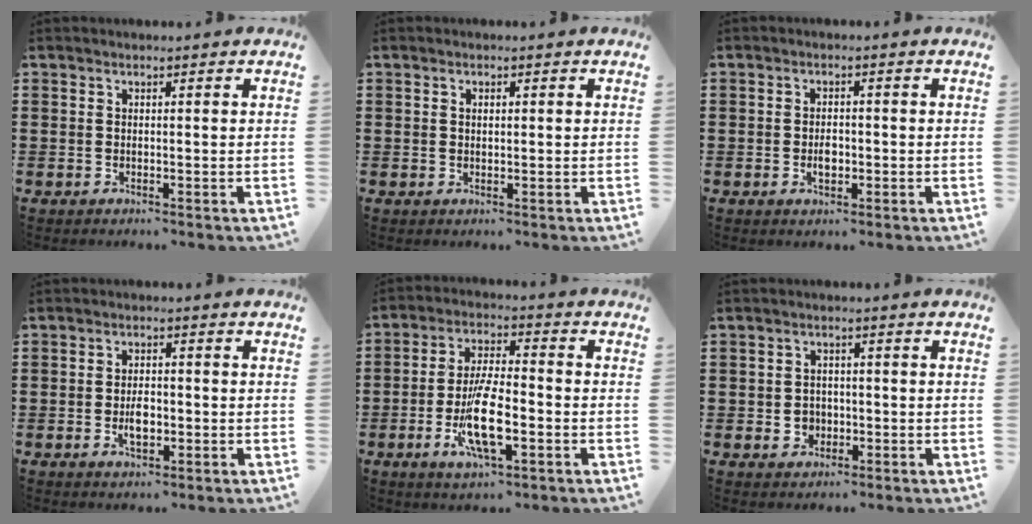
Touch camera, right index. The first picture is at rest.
{"total": 0.7, "force": [0.1, 0.3, 0.6], "torque": [-0.014, 0.001, 0.002]}
{"total": 2.2, "force": [-0.4, 1.3, 1.8], "torque": [-0.033, 0.003, -0.007]}
{"total": 3.3, "force": [-0.7, 1.7, 2.7], "torque": [-0.056, -0.001, -0.013]}
{"total": 10.2, "force": [-3.0, 3.4, 9.2], "torque": [-0.187, -0.011, -0.054]}
{"total": 2.6, "force": [-0.8, 2.3, 0.9], "torque": [-0.026, 0.002, -0.018]}